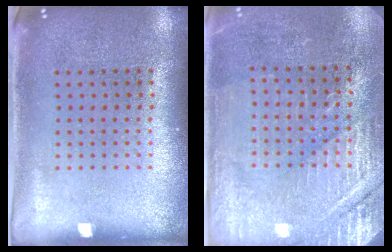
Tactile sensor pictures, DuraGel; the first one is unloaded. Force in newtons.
{"total": 2.9, "press": 2.9, "slide": 0.3}